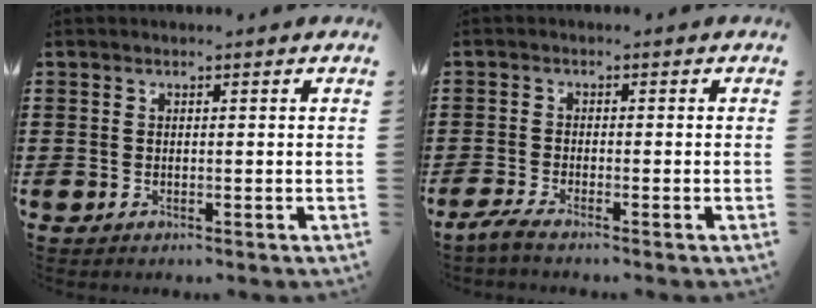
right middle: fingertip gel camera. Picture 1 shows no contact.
{"total": 2.1, "force": [-1.8, 0.1, 1.1], "torque": [-0.026, 0.002, -0.036]}